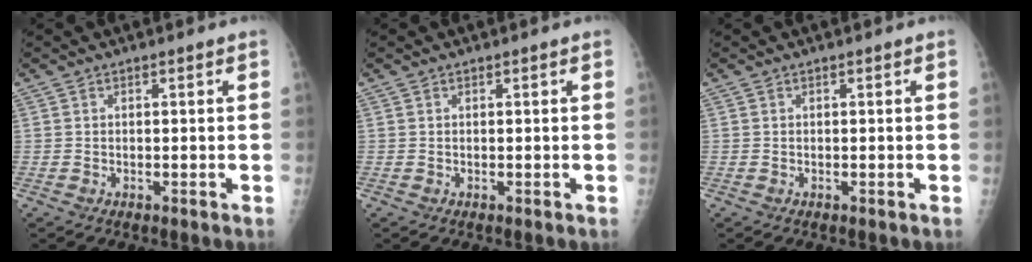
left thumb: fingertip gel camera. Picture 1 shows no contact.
{"total": 0.0}
{"total": 0.0}